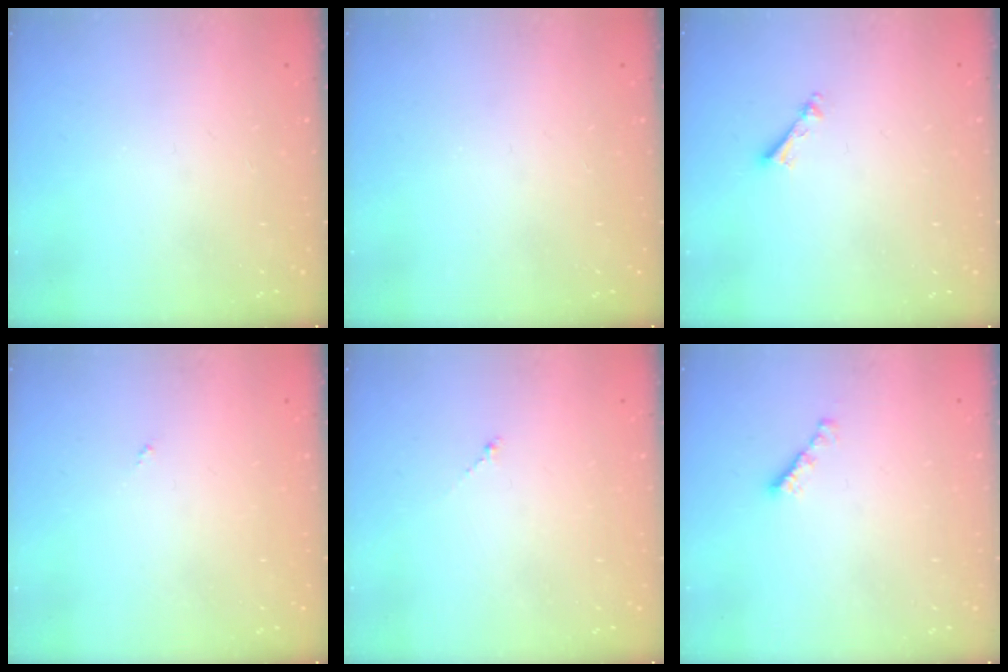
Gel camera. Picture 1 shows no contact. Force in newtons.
{"total": 0.0}
{"total": 3.2, "press": 3.2, "slide": 0.3}
{"total": 0.0}
{"total": 0.7, "press": 0.6, "slide": 0.4}
{"total": 2.3, "press": 2.2, "slide": 0.4}